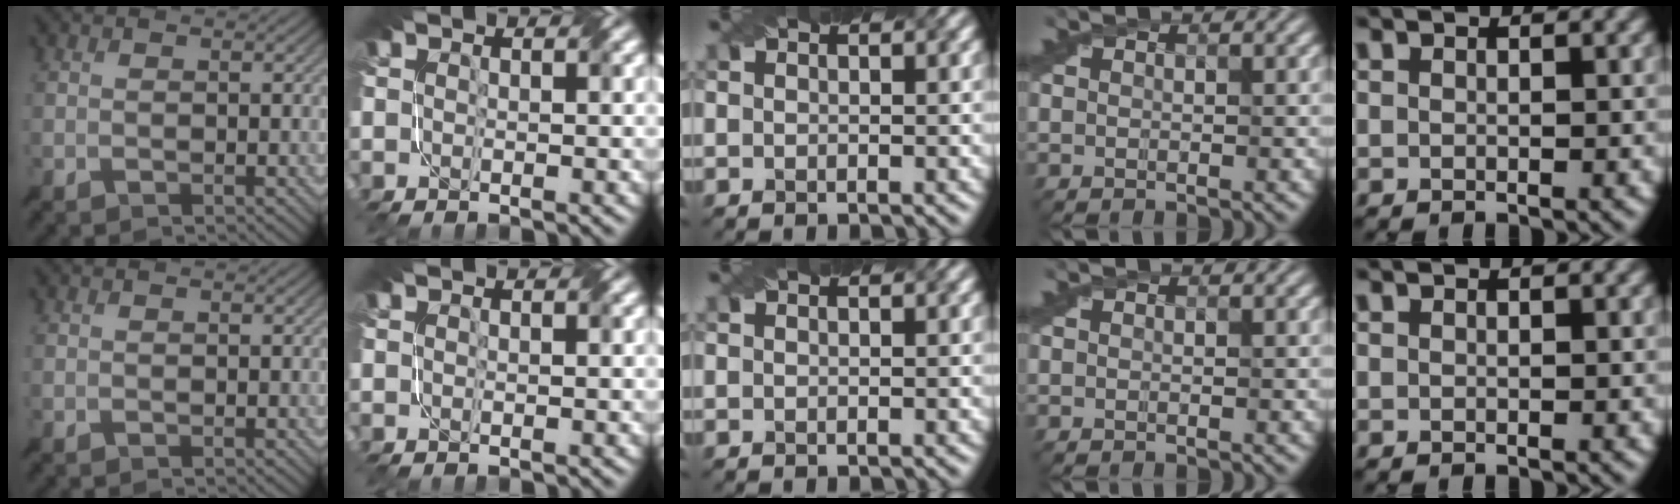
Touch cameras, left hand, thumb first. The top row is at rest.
{}